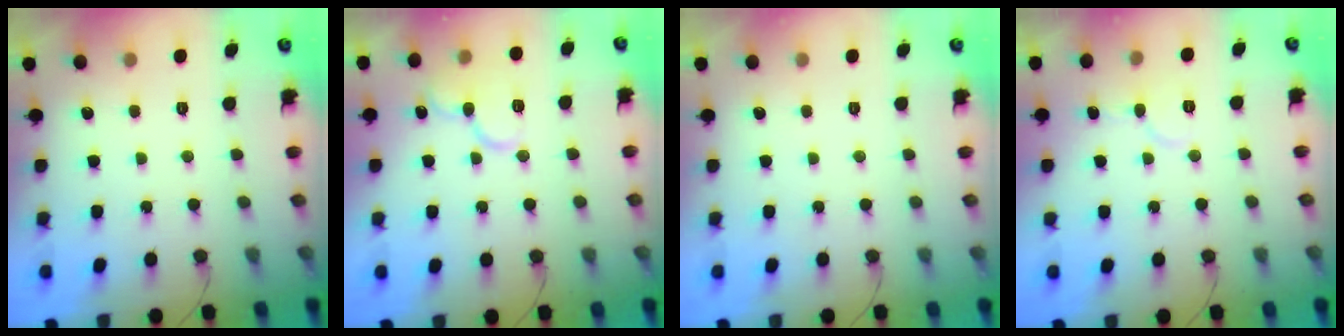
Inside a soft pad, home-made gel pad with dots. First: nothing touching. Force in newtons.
{"total": 11.9, "press": 11.9, "slide": 1.3}
{"total": 0.0}
{"total": 6.3, "press": 6.2, "slide": 0.5}